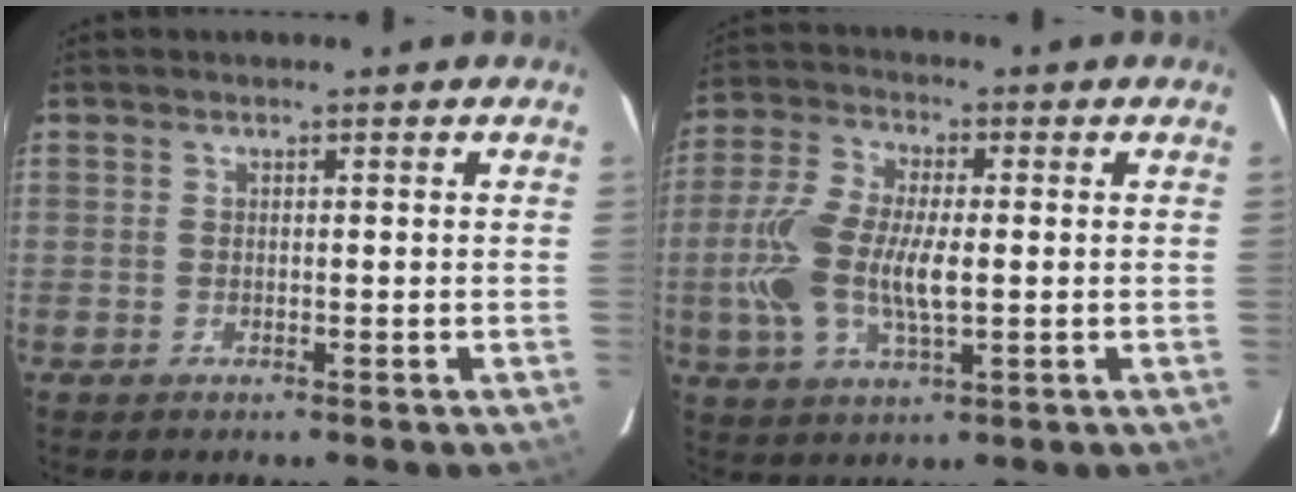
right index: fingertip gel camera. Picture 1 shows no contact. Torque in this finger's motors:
{"motor_torque": [0.45, -0.06, 0.37, 0.13]}